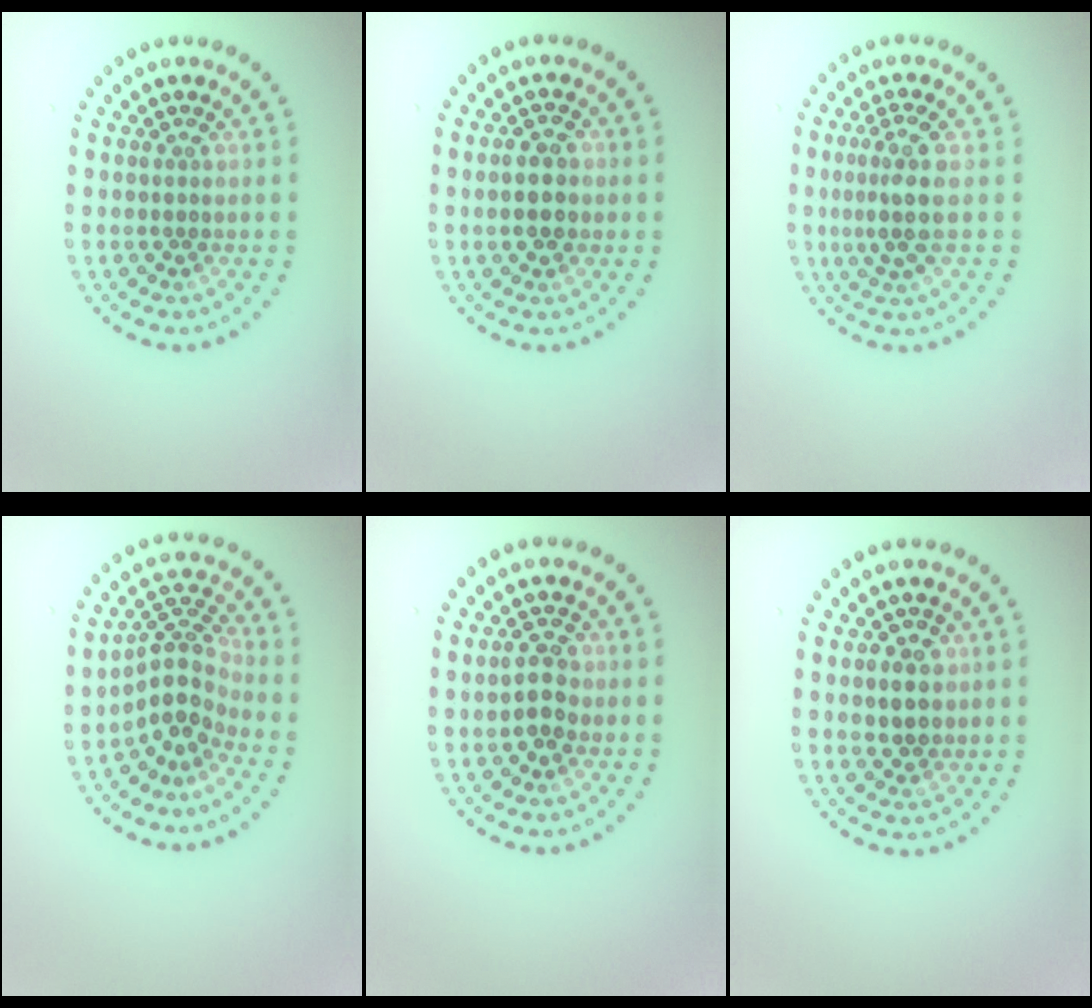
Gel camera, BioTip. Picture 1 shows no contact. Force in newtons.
{"total": 2.8, "press": 2.8, "slide": 0.2}
{"total": 3.2, "press": 2.6, "slide": 1.8}
{"total": 3.9, "press": 2.8, "slide": 2.7}
{"total": 2.4, "press": 2.4, "slide": 0.3}
{"total": 2.8, "press": 2.8, "slide": 0.6}